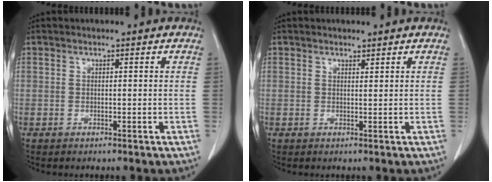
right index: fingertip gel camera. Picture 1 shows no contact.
{"total": 0.7, "force": [0.7, 0.1, 0.2], "torque": [-0.007, -0.003, 0.013]}